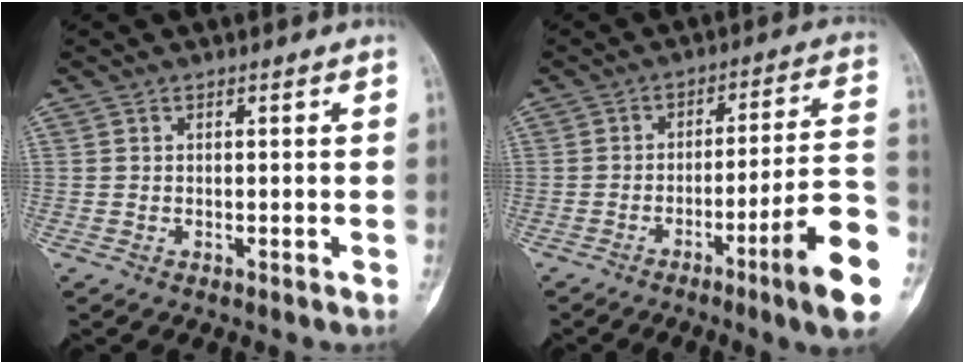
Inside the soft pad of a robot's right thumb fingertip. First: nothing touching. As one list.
[{"total": 15.3, "force": [-6.9, 0.7, 13.7], "torque": [-0.179, 0.033, -0.099]}]